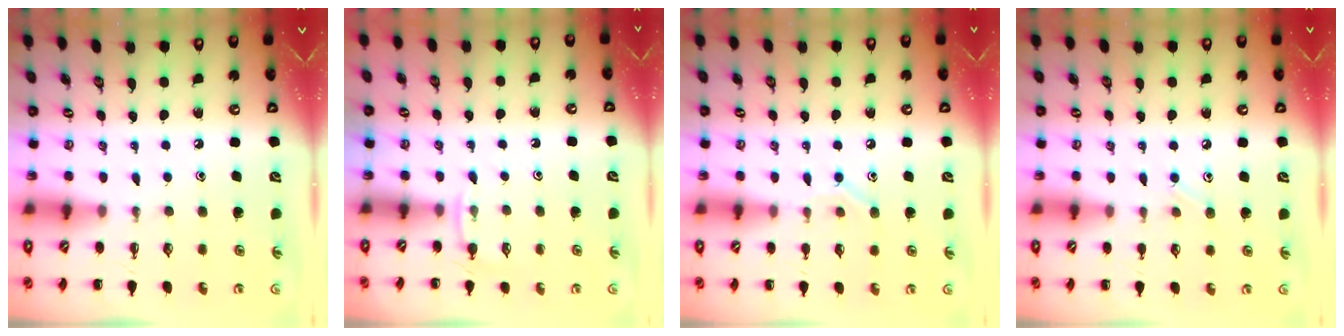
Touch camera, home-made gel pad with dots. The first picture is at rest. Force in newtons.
{"total": 4.0, "press": 3.8, "slide": 1.3}
{"total": 8.0, "press": 7.8, "slide": 1.8}
{"total": 4.8, "press": 4.5, "slide": 1.5}